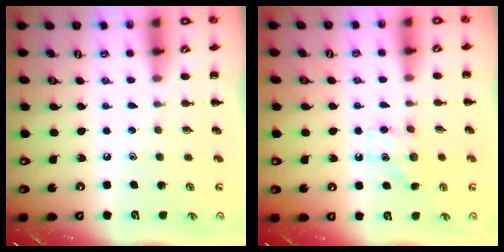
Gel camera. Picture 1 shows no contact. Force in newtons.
{"total": 5.5, "press": 5.2, "slide": 1.5}